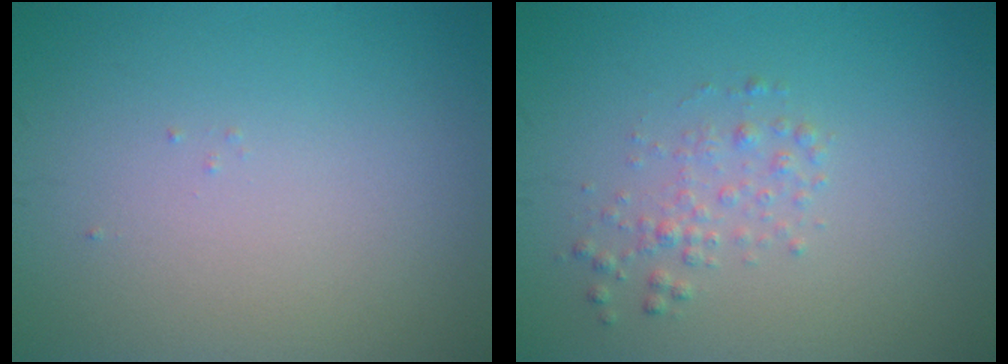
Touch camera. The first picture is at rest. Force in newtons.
{"total": 1.6, "press": 1.6, "slide": 0.0}